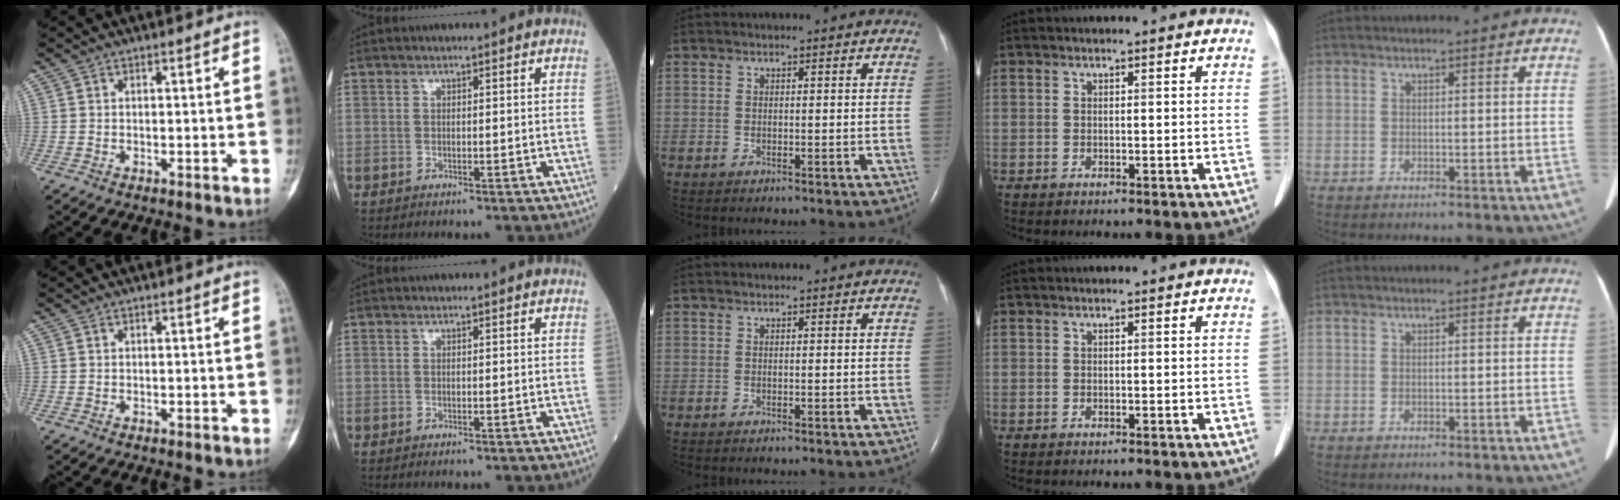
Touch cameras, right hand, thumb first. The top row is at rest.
{}